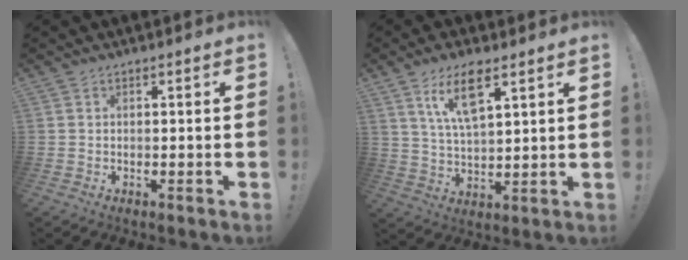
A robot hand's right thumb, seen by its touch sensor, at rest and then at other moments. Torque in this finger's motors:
{"motor_torque": [0.15, 0.15, 0.11, 0.09, 0.06]}